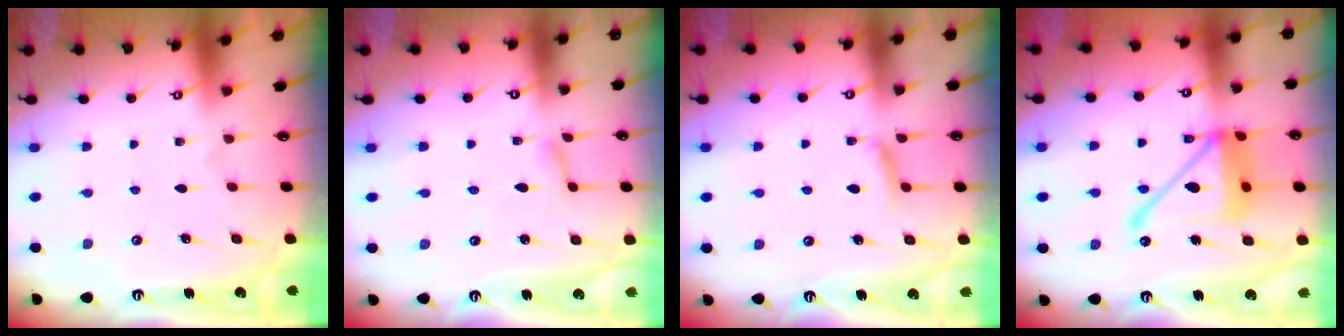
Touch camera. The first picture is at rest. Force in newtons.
{"total": 1.9, "press": 1.9, "slide": 0.1}
{"total": 5.2, "press": 5.1, "slide": 0.8}
{"total": 17.9, "press": 17.8, "slide": 1.7}